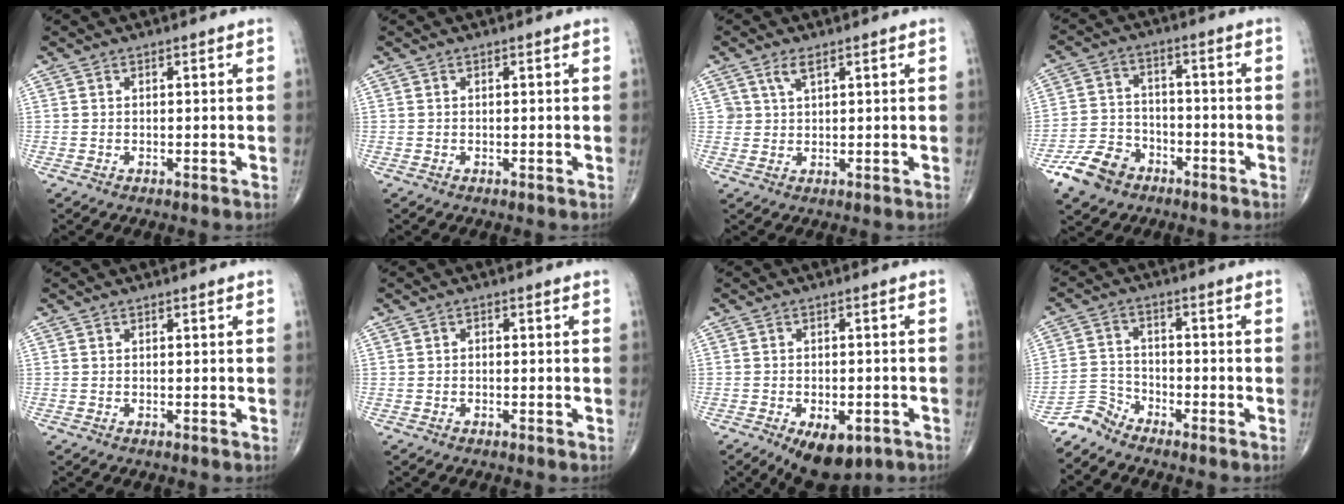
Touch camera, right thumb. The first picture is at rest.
{"total": 0.0}
{"total": 2.6, "force": [1.6, 1.3, 1.7], "torque": [-0.030, -0.004, 0.035]}
{"total": 9.2, "force": [-5.6, 6.4, 3.5], "torque": [-0.050, 0.035, -0.105]}
{"total": 0.0}
{"total": 0.6, "force": [-0.2, 0.4, 0.3], "torque": [-0.001, 0.002, -0.008]}
{"total": 9.5, "force": [-5.0, 5.0, 6.4], "torque": [-0.080, 0.010, -0.065]}
{"total": 4.3, "force": [-4.2, 1.1, -0.1], "torque": [0.002, 0.021, -0.092]}